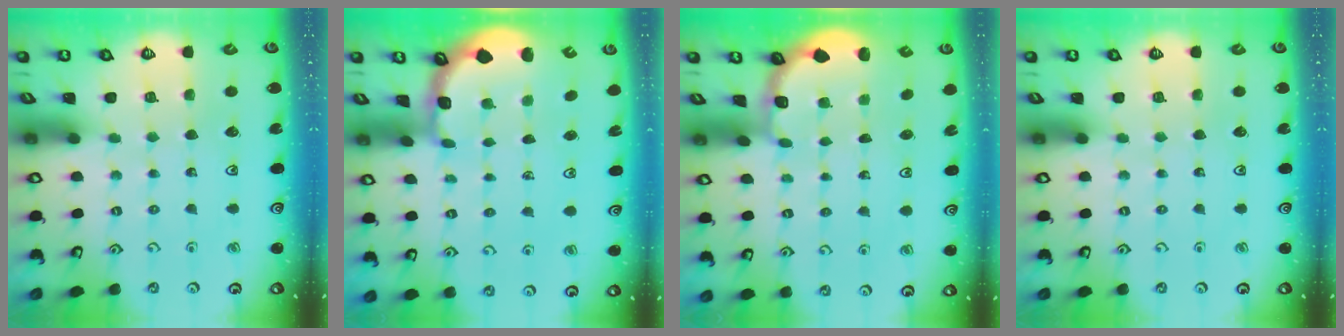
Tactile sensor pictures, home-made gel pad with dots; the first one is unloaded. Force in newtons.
{"total": 1.7, "press": 1.6, "slide": 0.5}
{"total": 1.9, "press": 1.8, "slide": 0.7}
{"total": 0.0}